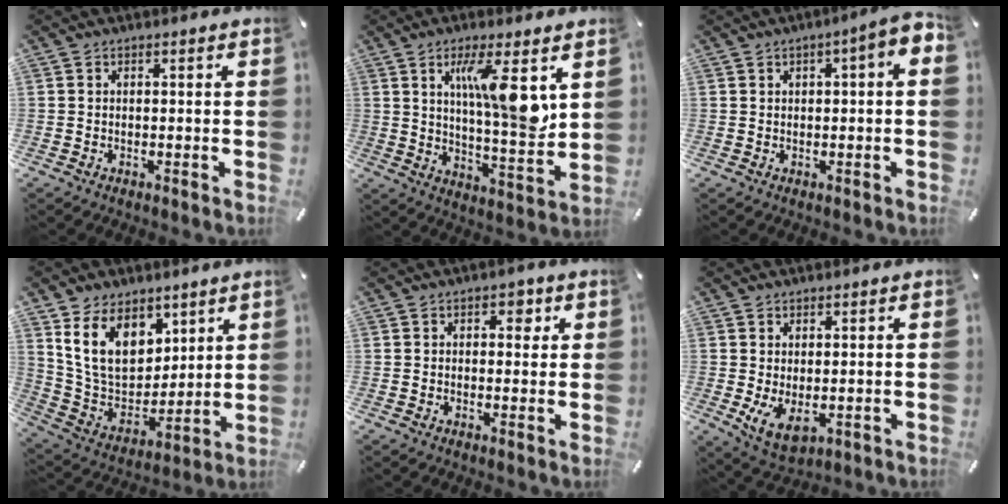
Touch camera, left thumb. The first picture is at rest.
{"total": 12.7, "force": [5.2, 2.5, 11.3], "torque": [-0.182, -0.034, 0.078]}
{"total": 4.6, "force": [0.9, 1.5, 4.2], "torque": [-0.069, 0.005, 0.015]}
{"total": 15.3, "force": [8.0, 10.6, 7.5], "torque": [-0.161, -0.039, 0.156]}
{"total": 3.1, "force": [1.1, 2.1, 2.1], "torque": [-0.014, -0.005, 0.009]}
{"total": 6.0, "force": [0.4, 3.4, 4.9], "torque": [-0.096, -0.016, 0.006]}